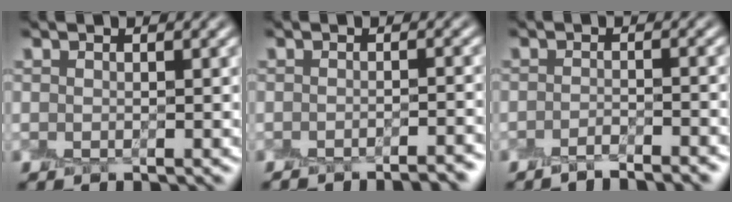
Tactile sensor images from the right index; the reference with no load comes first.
{"total": 3.0, "force": [-2.6, 0.4, 1.4], "torque": [-0.014, 0.006, -0.036]}
{"total": 2.6, "force": [-2.1, 0.4, 1.4], "torque": [-0.013, 0.000, -0.041]}